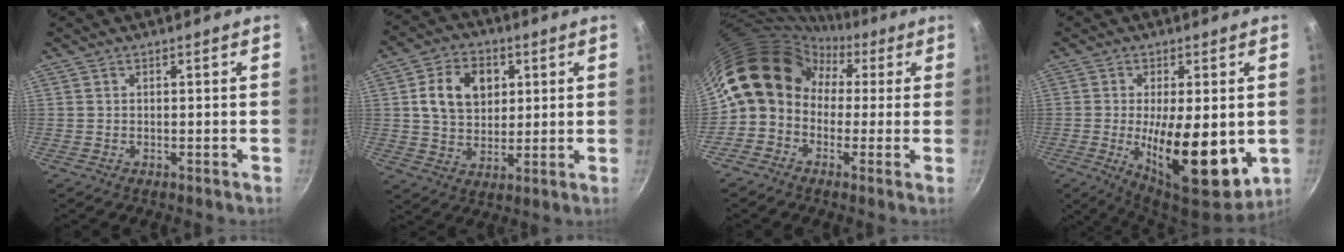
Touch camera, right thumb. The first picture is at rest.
{"total": 11.5, "force": [2.9, 8.5, 7.1], "torque": [-0.097, 0.001, 0.044]}
{"total": 13.7, "force": [1.3, 11.6, 7.1], "torque": [-0.089, 0.044, -0.004]}
{"total": 16.6, "force": [-2.1, 6.1, 15.3], "torque": [-0.223, -0.011, -0.024]}